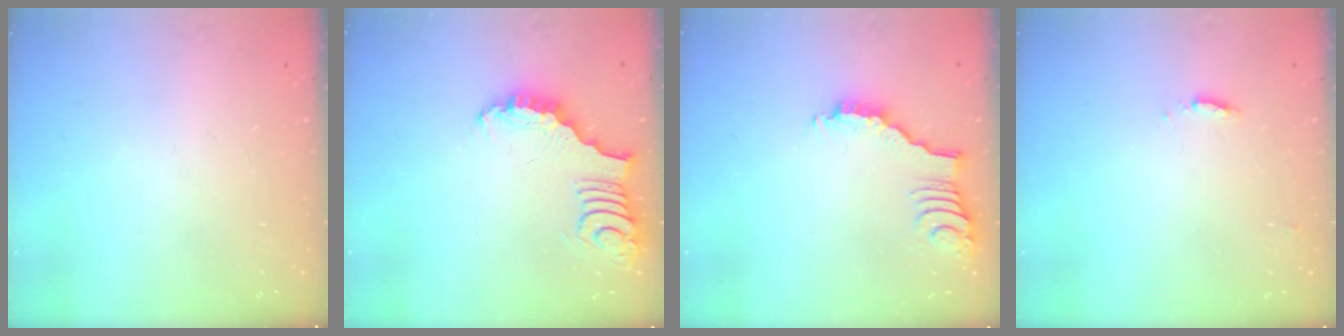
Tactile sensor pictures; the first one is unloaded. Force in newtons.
{"total": 3.4, "press": 3.3, "slide": 0.5}
{"total": 2.8, "press": 2.8, "slide": 0.3}
{"total": 4.4, "press": 4.4, "slide": 0.3}